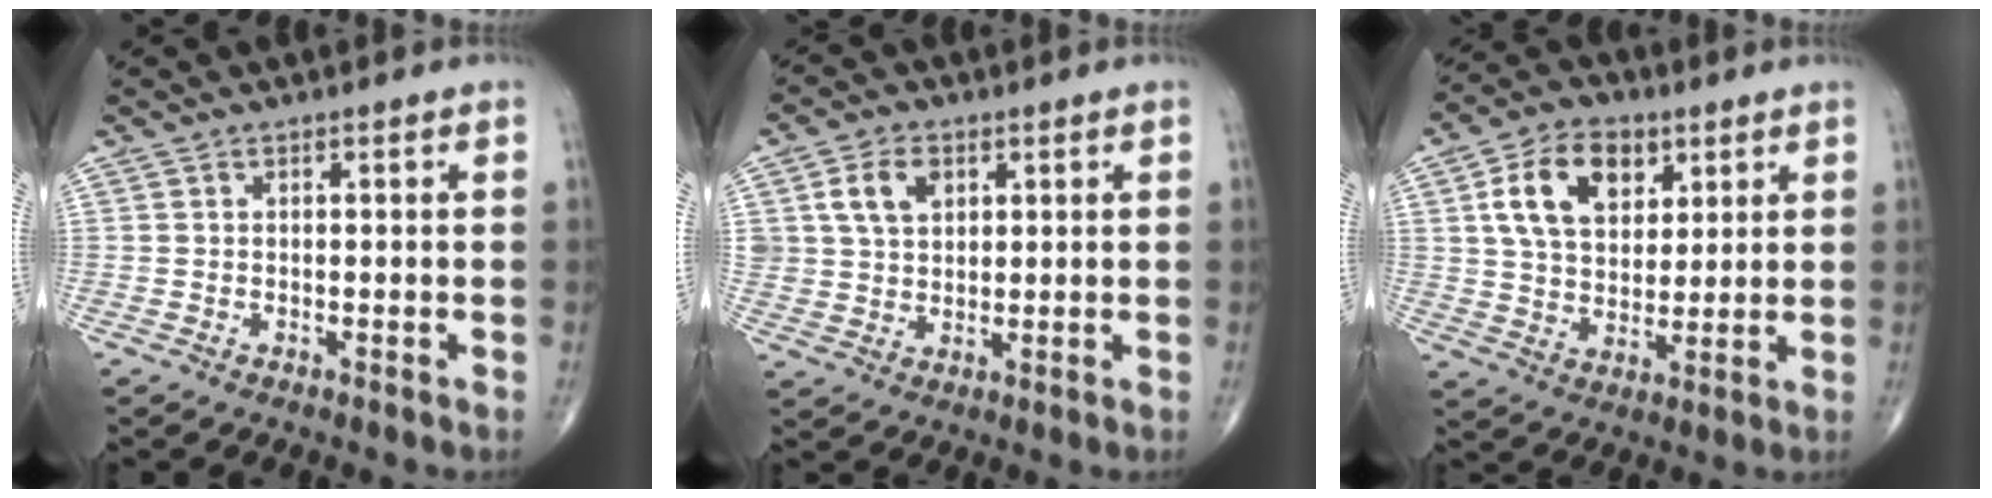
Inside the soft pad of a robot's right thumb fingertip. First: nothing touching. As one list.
[{"total": 6.9, "force": [2.6, 4.9, 4.1], "torque": [-0.057, -0.006, 0.048]}, {"total": 13.2, "force": [5.0, 8.7, 8.6], "torque": [-0.125, -0.010, 0.090]}]